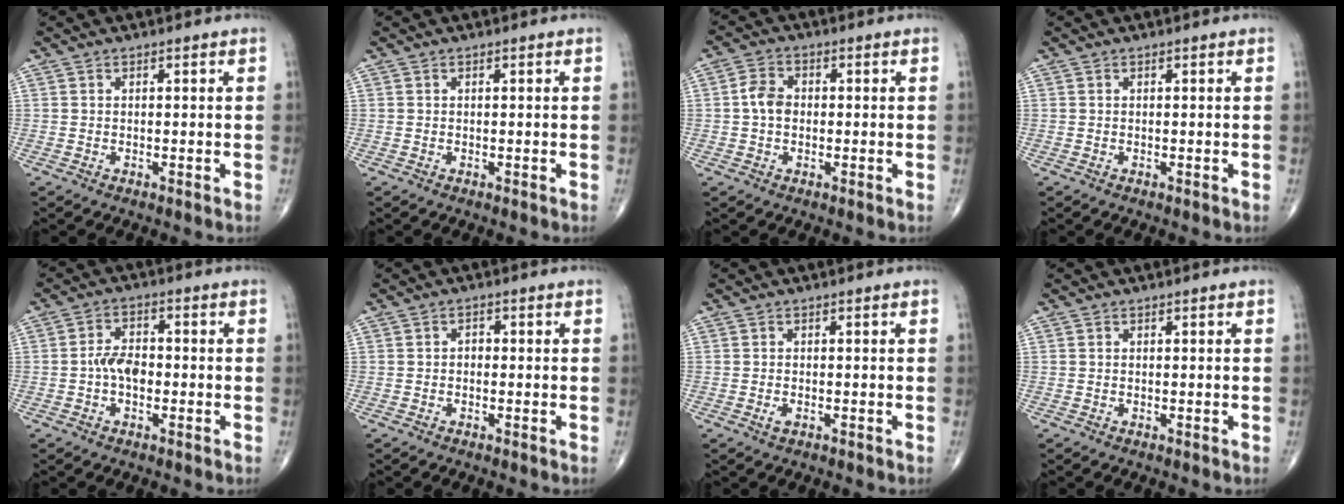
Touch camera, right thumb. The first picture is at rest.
{"total": 0.0}
{"total": 4.3, "force": [-0.1, 3.2, 2.9], "torque": [-0.051, 0.013, -0.010]}
{"total": 0.0}
{"total": 0.0}
{"total": 1.2, "force": [-0.3, 0.9, 0.7], "torque": [-0.004, 0.004, -0.010]}
{"total": 1.1, "force": [-0.4, 0.6, 0.8], "torque": [-0.019, 0.000, -0.008]}
{"total": 0.0}